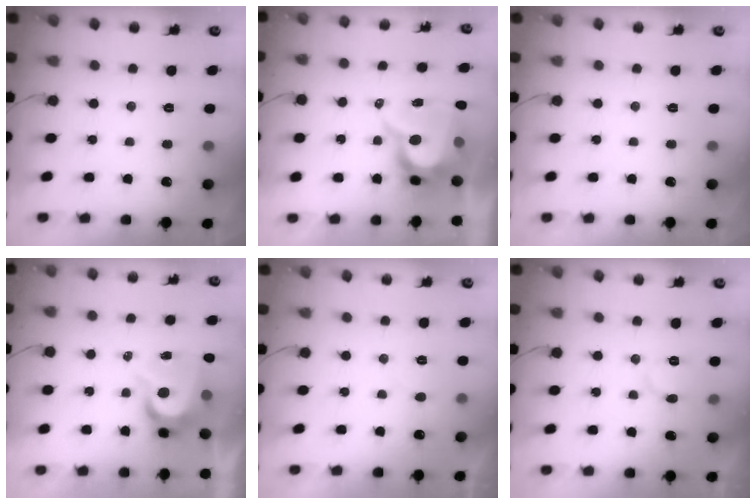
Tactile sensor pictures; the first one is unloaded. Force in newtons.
{"total": 11.0, "press": 10.9, "slide": 0.9}
{"total": 0.0}
{"total": 7.5, "press": 7.5, "slide": 0.5}
{"total": 4.9, "press": 4.9, "slide": 0.4}
{"total": 5.8, "press": 5.8, "slide": 0.1}